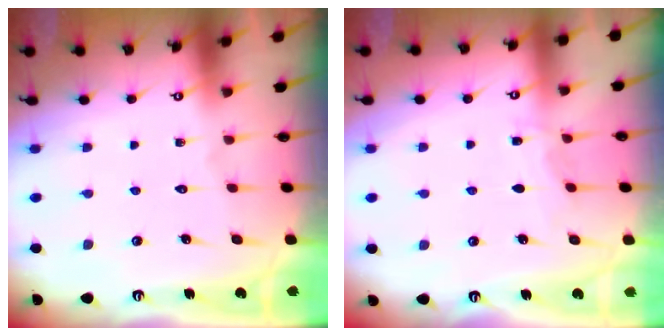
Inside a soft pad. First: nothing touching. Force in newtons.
{"total": 4.3, "press": 4.2, "slide": 0.5}